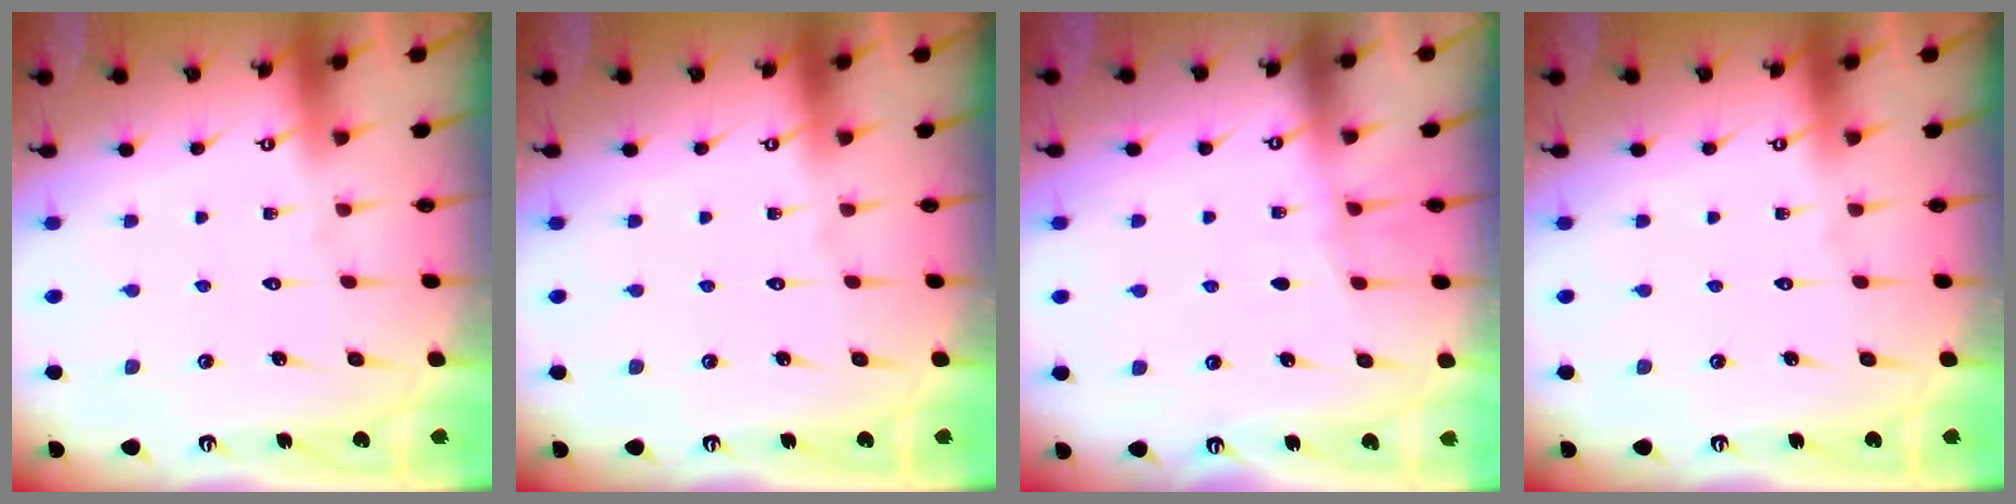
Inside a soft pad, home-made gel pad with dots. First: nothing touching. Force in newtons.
{"total": 0.0}
{"total": 3.6, "press": 3.5, "slide": 0.4}
{"total": 0.0}